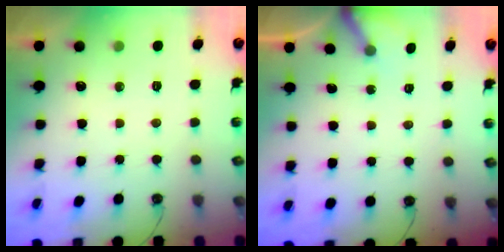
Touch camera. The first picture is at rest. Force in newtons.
{"total": 4.0, "press": 4.0, "slide": 0.3}